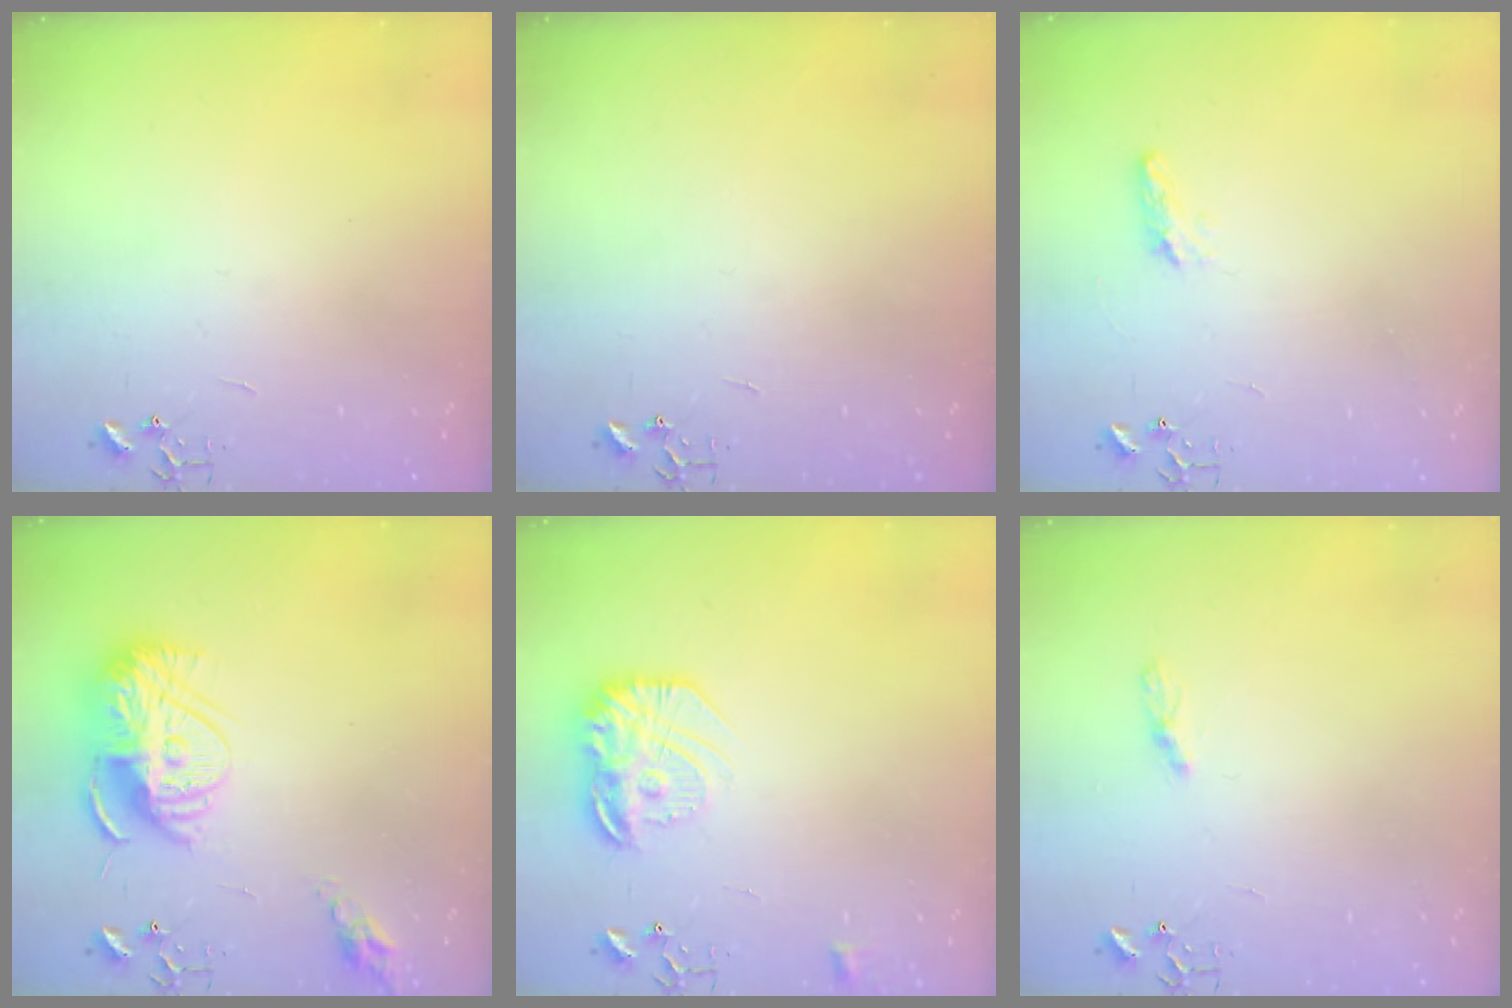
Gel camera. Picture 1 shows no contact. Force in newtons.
{"total": 0.0}
{"total": 6.5, "press": 6.4, "slide": 0.7}
{"total": 15.8, "press": 15.8, "slide": 1.4}
{"total": 18.3, "press": 18.2, "slide": 1.3}
{"total": 4.7, "press": 4.7, "slide": 0.4}